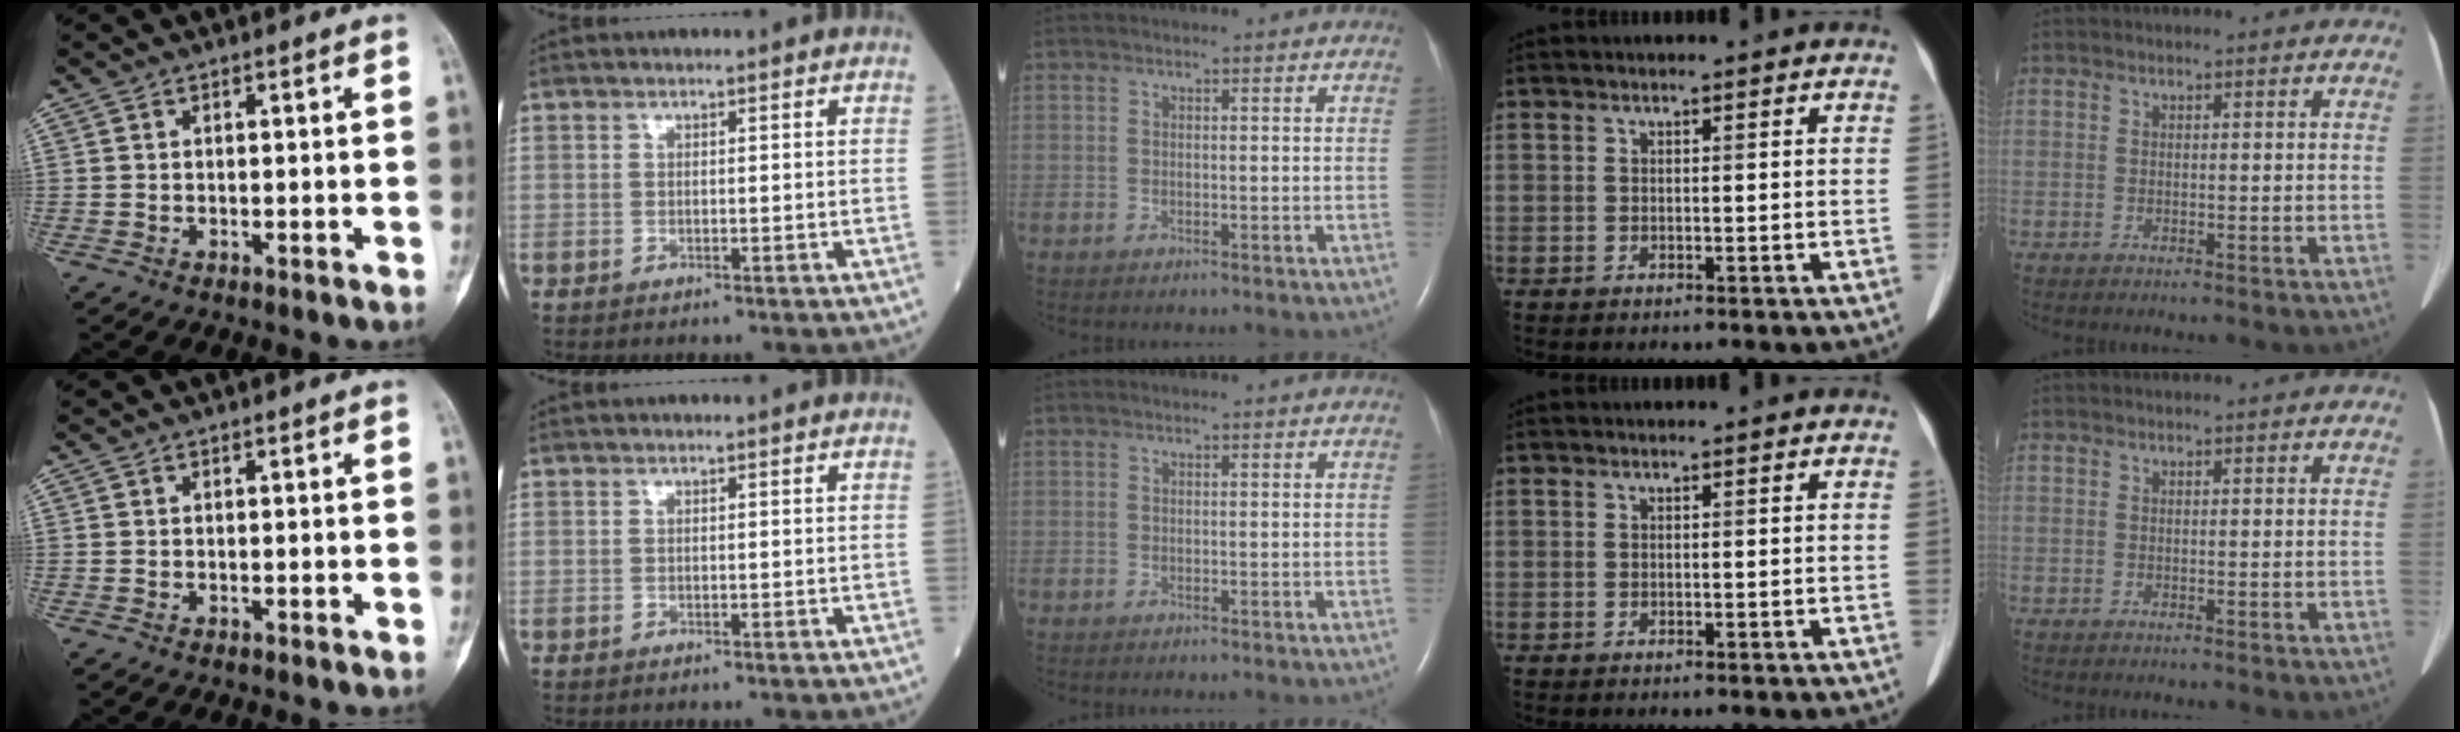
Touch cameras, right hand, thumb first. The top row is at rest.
{}